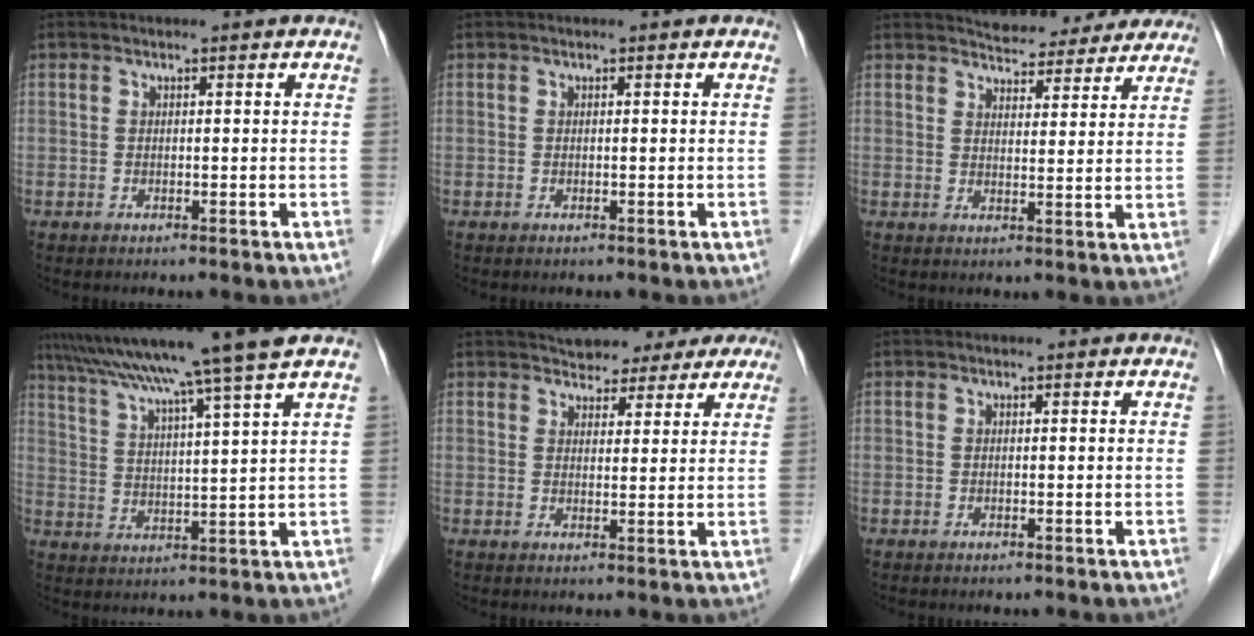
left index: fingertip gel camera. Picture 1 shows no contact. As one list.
[{"total": 0.0}, {"total": 11.1, "force": [10.5, 3.0, 2.3], "torque": [-0.015, 0.006, 0.122]}, {"total": 13.6, "force": [10.9, -2.6, 7.7], "torque": [-0.130, 0.000, 0.168]}, {"total": 8.8, "force": [7.5, 4.0, 2.3], "torque": [-0.015, 0.020, 0.082]}, {"total": 0.0}]